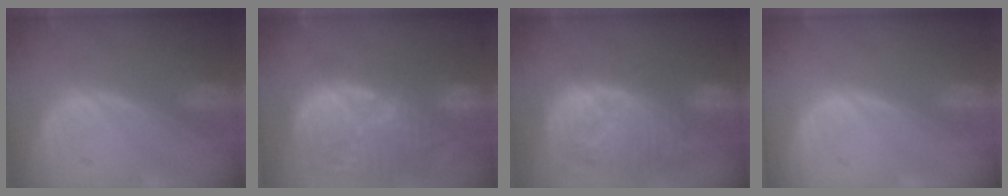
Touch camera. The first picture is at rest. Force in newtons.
{"total": 14.8, "press": 13.1, "slide": 6.9}
{"total": 12.4, "press": 10.8, "slide": 6.2}
{"total": 0.0}